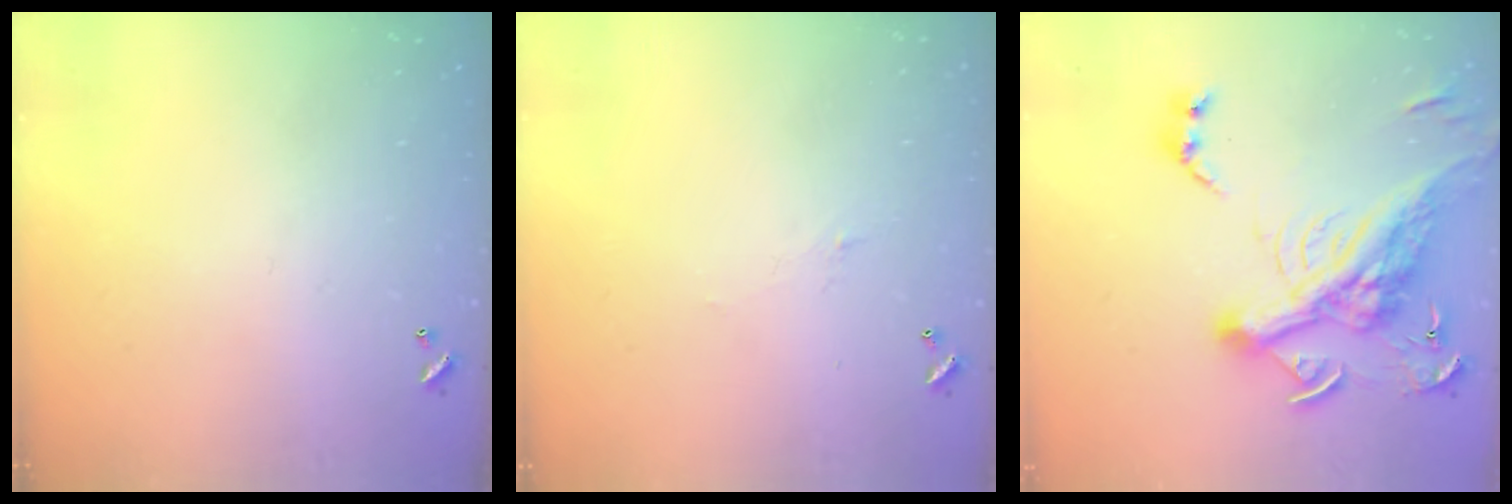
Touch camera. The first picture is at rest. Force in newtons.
{"total": 1.5, "press": 1.3, "slide": 0.6}
{"total": 14.9, "press": 14.6, "slide": 2.7}